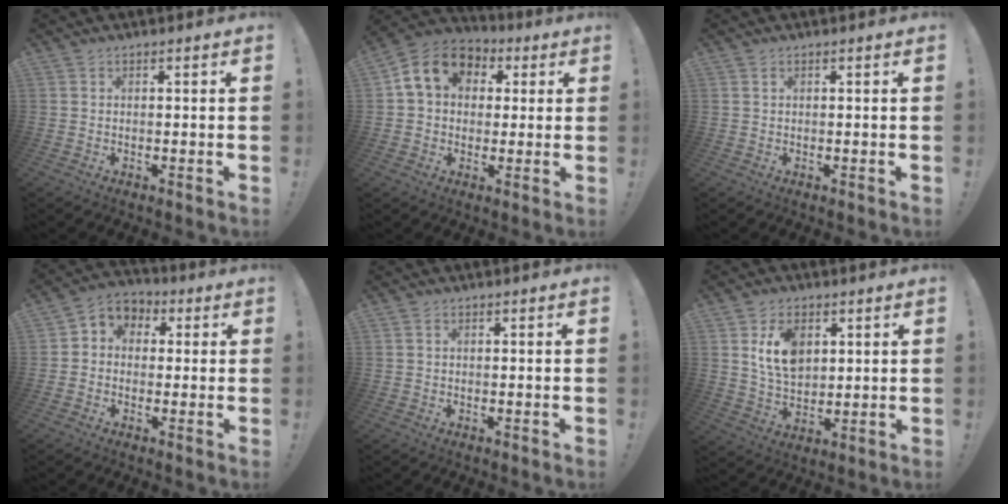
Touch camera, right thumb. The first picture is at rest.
{"total": 12.7, "force": [3.8, 10.1, 6.7], "torque": [-0.092, -0.003, 0.075]}
{"total": 0.0}
{"total": 5.5, "force": [-0.6, 5.2, 1.9], "torque": [-0.019, 0.006, -0.006]}
{"total": 0.6, "force": [0.1, 0.4, 0.5], "torque": [-0.012, 0.003, 0.002]}
{"total": 11.1, "force": [4.0, 7.6, 7.1], "torque": [-0.111, -0.009, 0.074]}